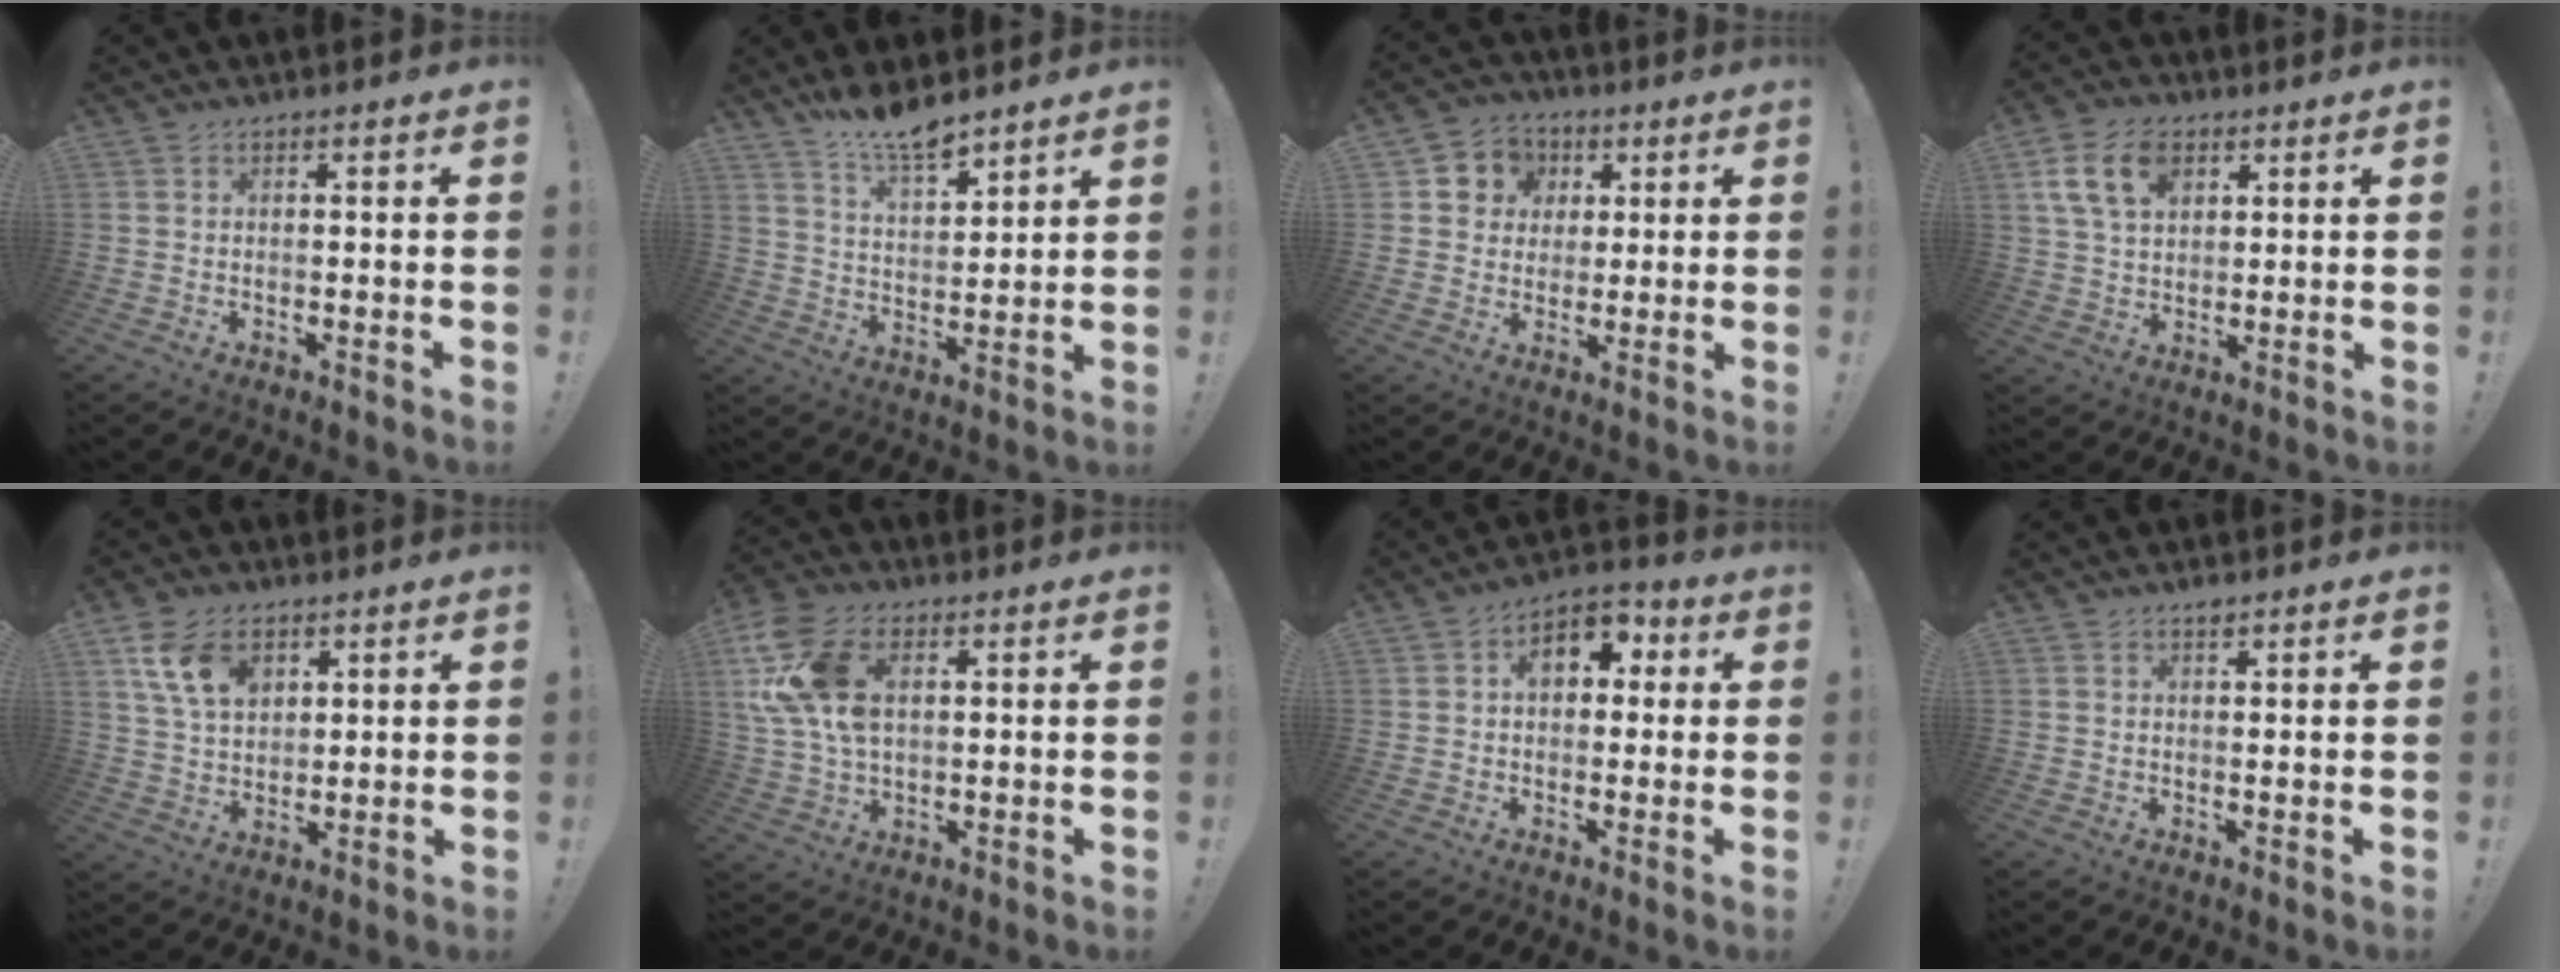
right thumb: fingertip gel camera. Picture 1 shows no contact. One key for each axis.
{"total": 9.7, "fx": 8.6, "fy": 2.0, "fz": 4.0, "tx": -0.071, "ty": -0.067, "tz": 0.158}
{"total": 8.0, "fx": 1.4, "fy": 7.6, "fz": 1.9, "tx": -0.024, "ty": -0.005, "tz": 0.033}
{"total": 12.6, "fx": 5.5, "fy": 8.4, "fz": 7.6, "tx": -0.134, "ty": -0.007, "tz": 0.105}
{"total": 11.7, "fx": 5.8, "fy": 7.6, "fz": 6.7, "tx": -0.119, "ty": -0.017, "tz": 0.112}
{"total": 16.5, "fx": 4.4, "fy": 10.6, "fz": 11.8, "tx": -0.245, "ty": -0.003, "tz": 0.083}
{"total": 8.7, "fx": 2.1, "fy": 6.0, "fz": 6.0, "tx": -0.086, "ty": 0.006, "tz": 0.039}
{"total": 1.4, "fx": 1.3, "fy": 0.3, "fz": 0.4, "tx": 0.008, "ty": -0.010, "tz": 0.021}